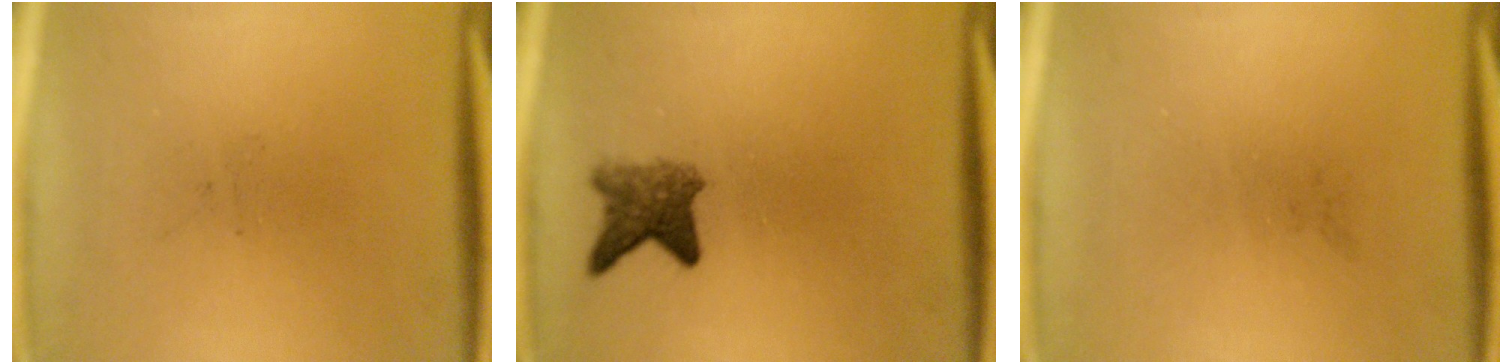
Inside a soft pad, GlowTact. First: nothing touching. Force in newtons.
{"total": 3.9}
{"total": 0.0}